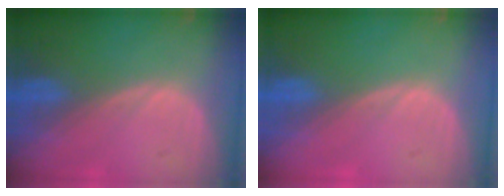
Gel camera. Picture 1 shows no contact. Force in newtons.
{"total": 0.0}